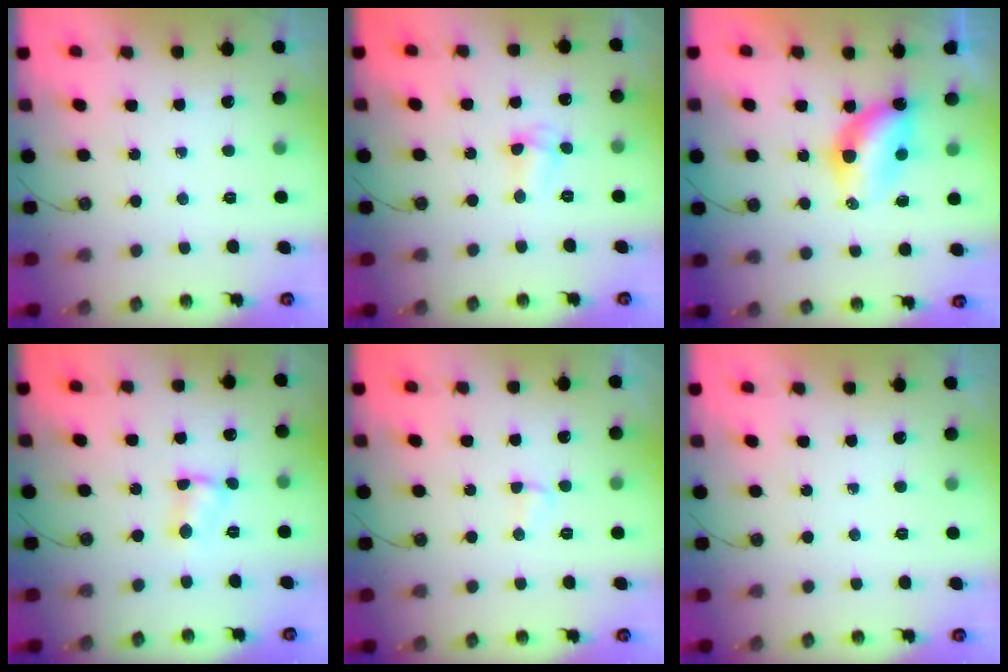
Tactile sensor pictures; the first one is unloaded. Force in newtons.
{"total": 2.9, "press": 2.9, "slide": 0.3}
{"total": 7.9, "press": 7.9, "slide": 0.7}
{"total": 4.2, "press": 4.2, "slide": 0.5}
{"total": 2.5, "press": 2.4, "slide": 0.7}
{"total": 0.0}